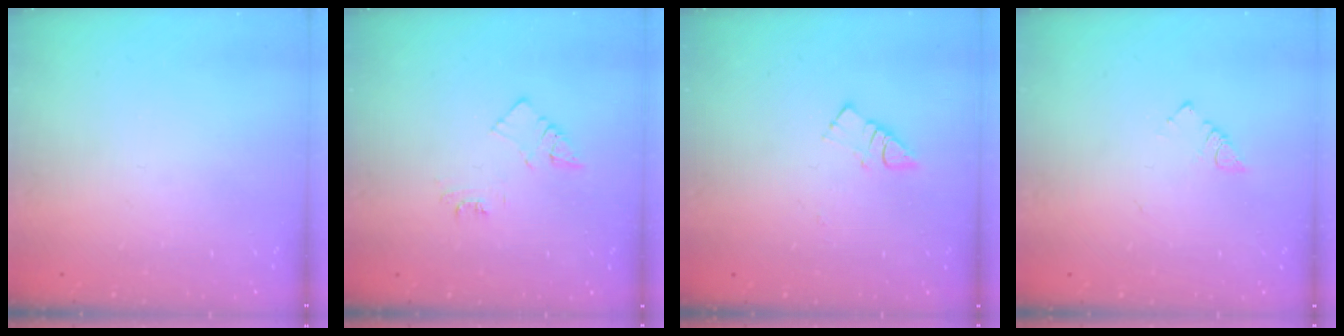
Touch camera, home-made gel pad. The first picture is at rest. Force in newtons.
{"total": 5.5, "press": 5.4, "slide": 0.7}
{"total": 3.9, "press": 3.9, "slide": 0.5}
{"total": 2.7, "press": 2.7, "slide": 0.4}